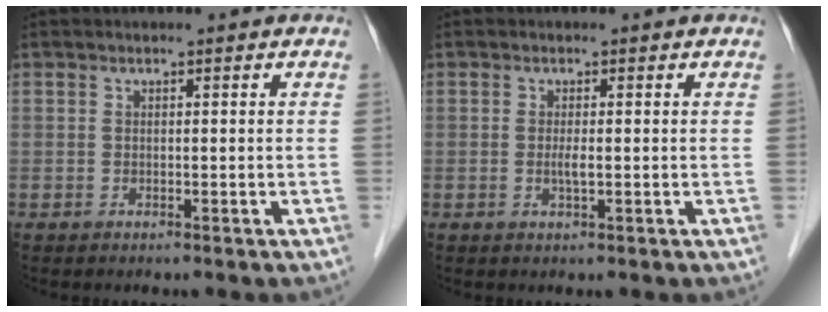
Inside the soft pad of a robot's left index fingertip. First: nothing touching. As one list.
[{"total": 1.5, "force": [-0.2, 0.1, 1.5], "torque": [-0.031, -0.005, -0.004]}]